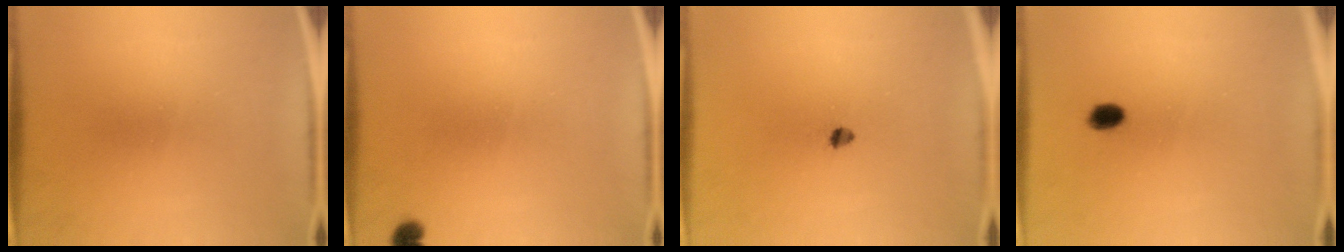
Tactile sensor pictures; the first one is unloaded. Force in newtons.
{"total": 1.5}
{"total": 1.4}
{"total": 2.4}